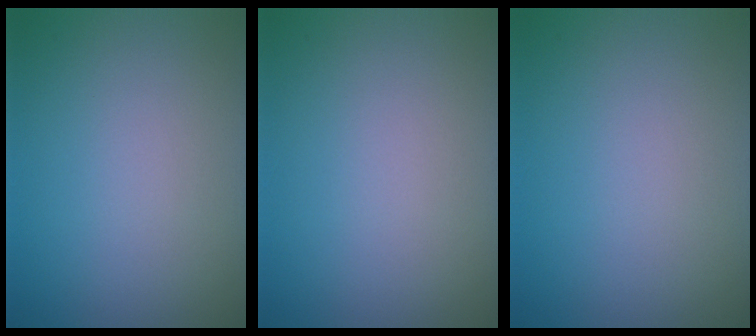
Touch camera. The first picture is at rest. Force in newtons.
{"total": 0.0}
{"total": 0.0}